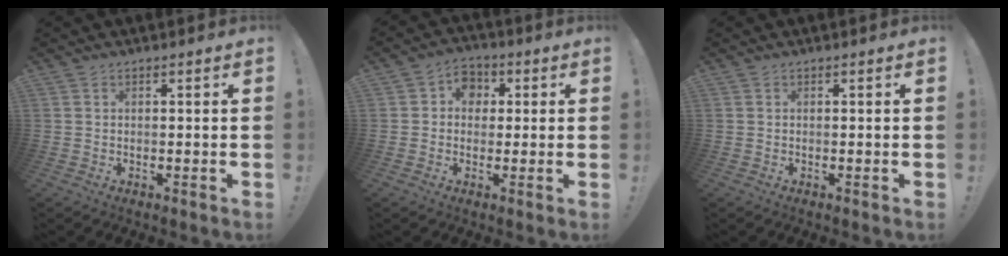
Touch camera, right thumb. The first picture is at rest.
{"total": 6.7, "force": [0.8, 6.1, 2.8], "torque": [-0.032, 0.005, 0.016]}
{"total": 0.0}